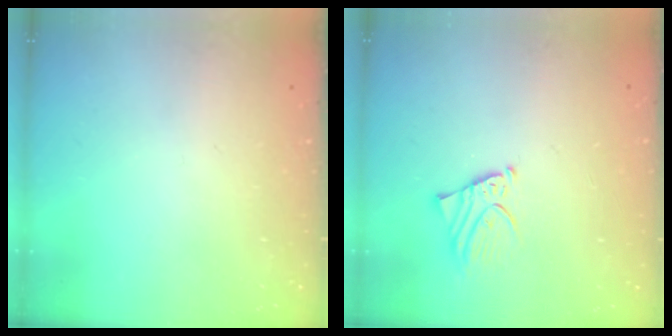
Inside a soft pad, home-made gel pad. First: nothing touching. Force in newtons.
{"total": 2.9, "press": 2.8, "slide": 0.3}